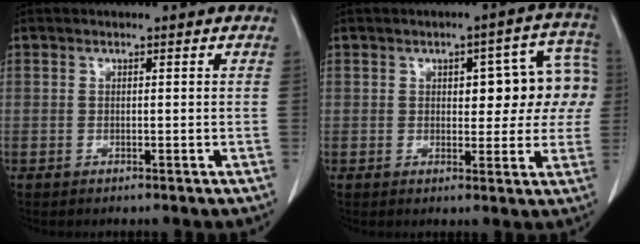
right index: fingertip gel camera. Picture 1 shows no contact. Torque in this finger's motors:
{"motor_torque": [0.56, 0.29, 0.27, 0.04]}